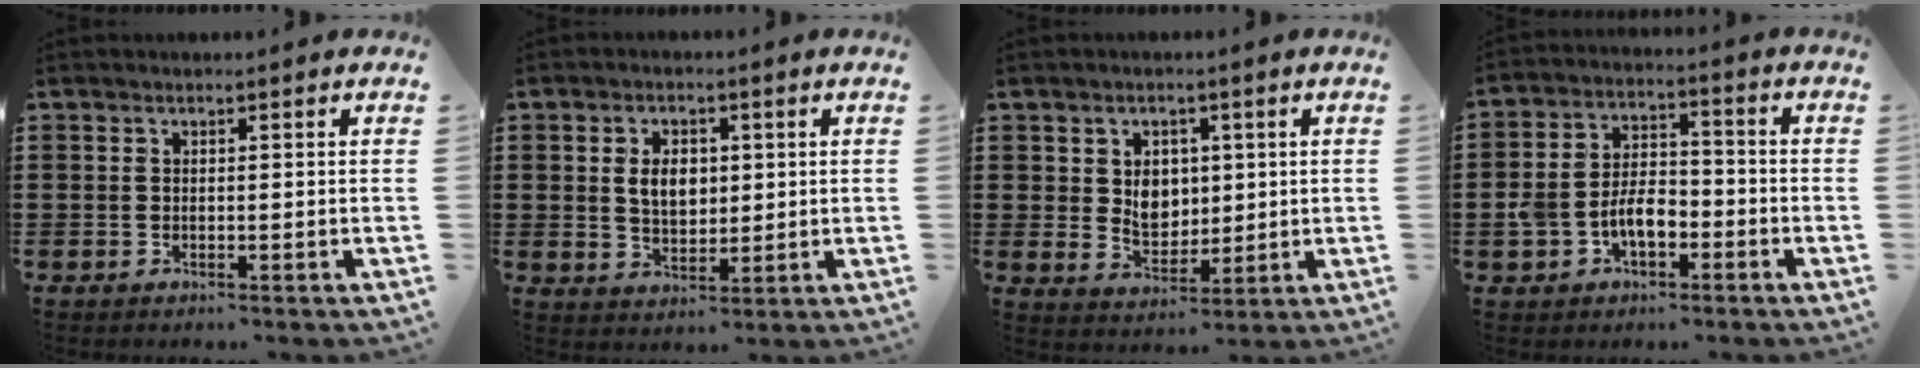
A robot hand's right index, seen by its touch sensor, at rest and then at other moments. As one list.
[{"total": 4.7, "force": [0.7, 3.1, 3.4], "torque": [-0.058, 0.007, 0.006]}, {"total": 5.0, "force": [1.0, 4.1, 2.8], "torque": [-0.053, 0.007, 0.013]}, {"total": 6.7, "force": [-2.6, 4.2, 4.5], "torque": [-0.097, 0.003, -0.055]}]